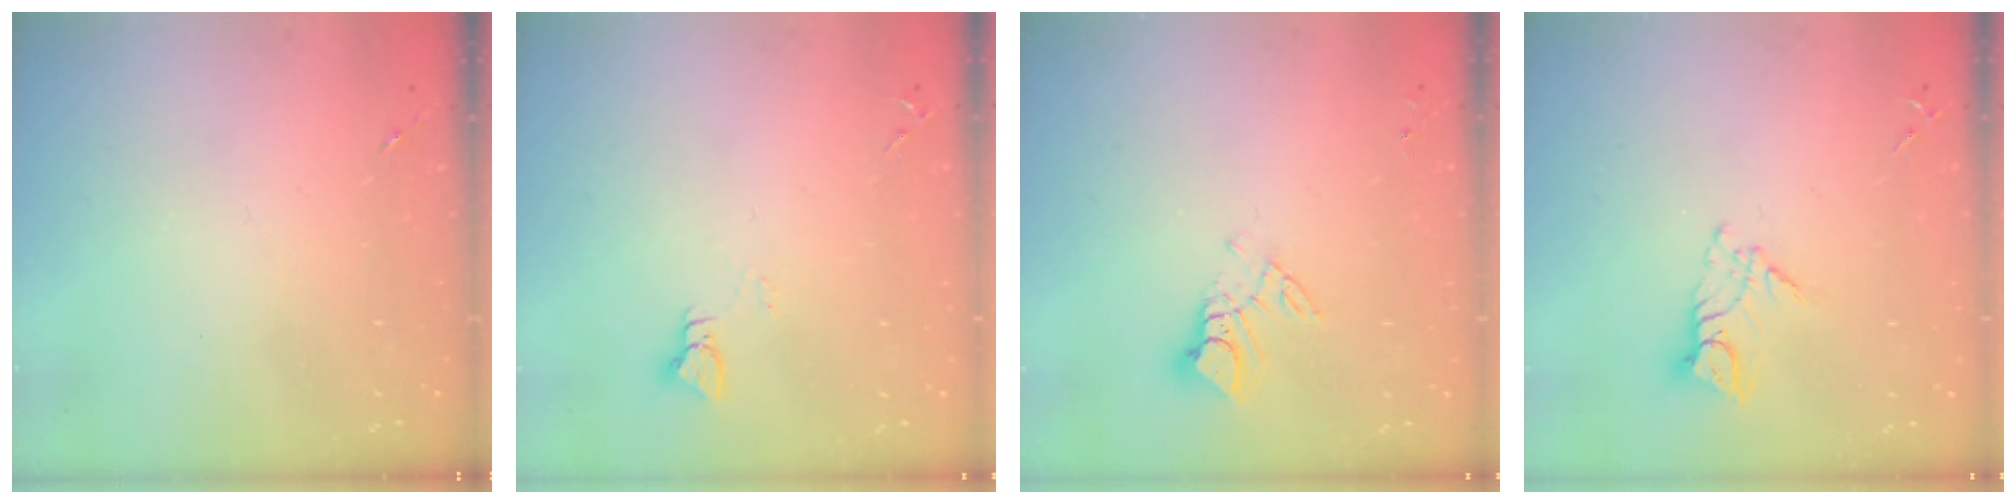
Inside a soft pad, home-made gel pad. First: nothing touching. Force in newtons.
{"total": 2.9, "press": 2.9, "slide": 0.3}
{"total": 6.8, "press": 6.8, "slide": 0.5}
{"total": 8.4, "press": 8.4, "slide": 0.9}